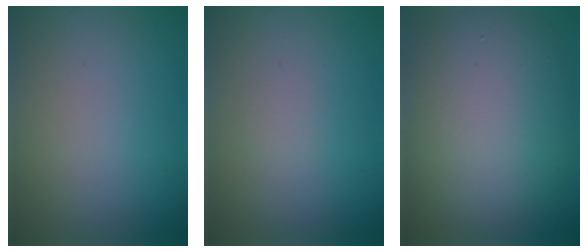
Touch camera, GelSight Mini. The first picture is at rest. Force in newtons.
{"total": 0.5, "press": 0.5, "slide": 0.1}
{"total": 10.9, "press": 10.8, "slide": 1.1}